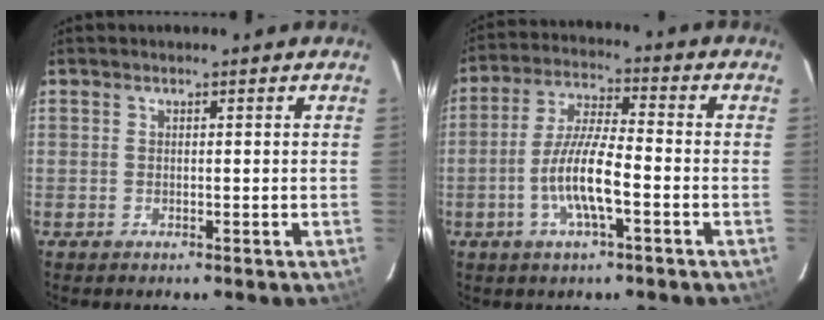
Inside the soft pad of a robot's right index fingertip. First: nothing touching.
{"total": 9.9, "force": [-3.4, 1.7, 9.1], "torque": [-0.185, 0.000, -0.065]}